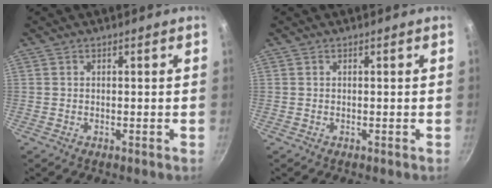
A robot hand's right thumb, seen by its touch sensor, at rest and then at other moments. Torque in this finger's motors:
{"motor_torque": [-0.05, -0.05, 0.02, 0.01, 0.00]}